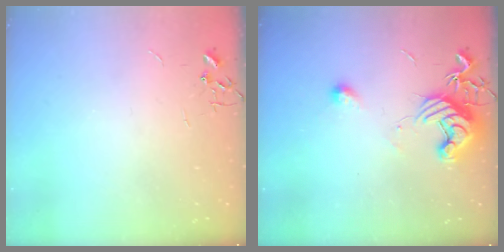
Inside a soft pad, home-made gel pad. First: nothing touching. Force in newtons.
{"total": 11.5, "press": 11.5, "slide": 0.5}